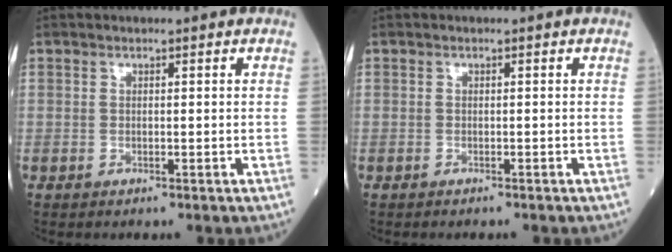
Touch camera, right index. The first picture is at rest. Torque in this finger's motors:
{"motor_torque": [0.00, 0.00, -0.03, 0.02]}